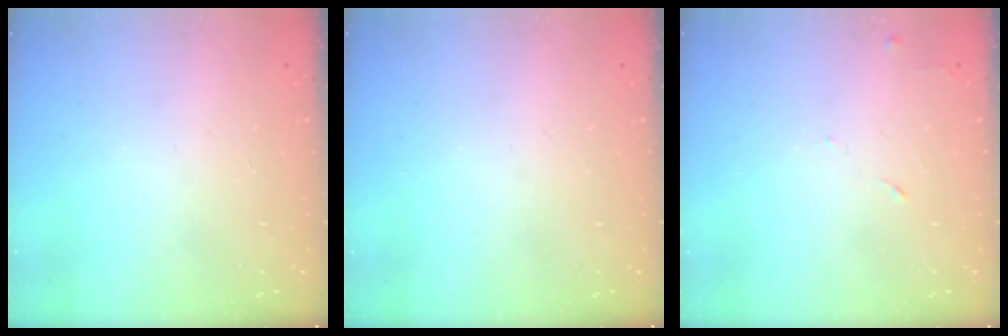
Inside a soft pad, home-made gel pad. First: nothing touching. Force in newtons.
{"total": 0.0}
{"total": 5.5, "press": 5.5, "slide": 0.8}